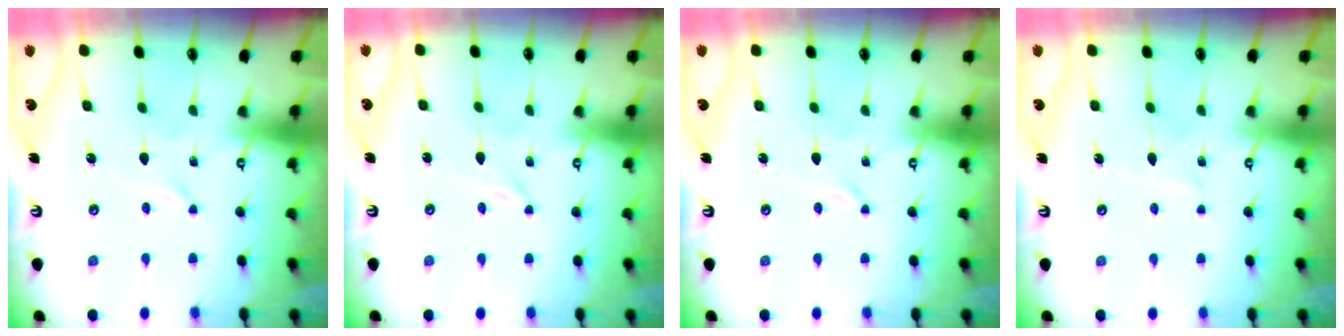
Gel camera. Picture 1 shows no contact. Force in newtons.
{"total": 0.0}
{"total": 0.0}
{"total": 5.1, "press": 5.1, "slide": 0.4}